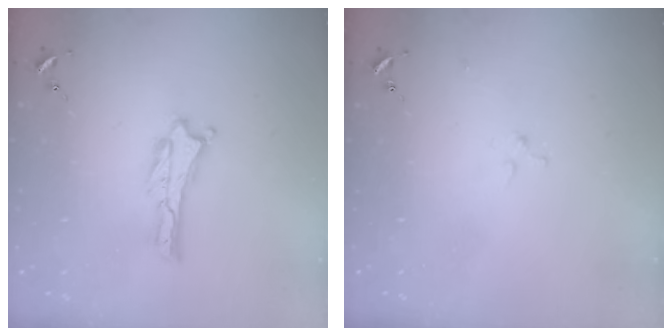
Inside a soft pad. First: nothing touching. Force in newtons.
{"total": 2.9, "press": 2.9, "slide": 0.3}